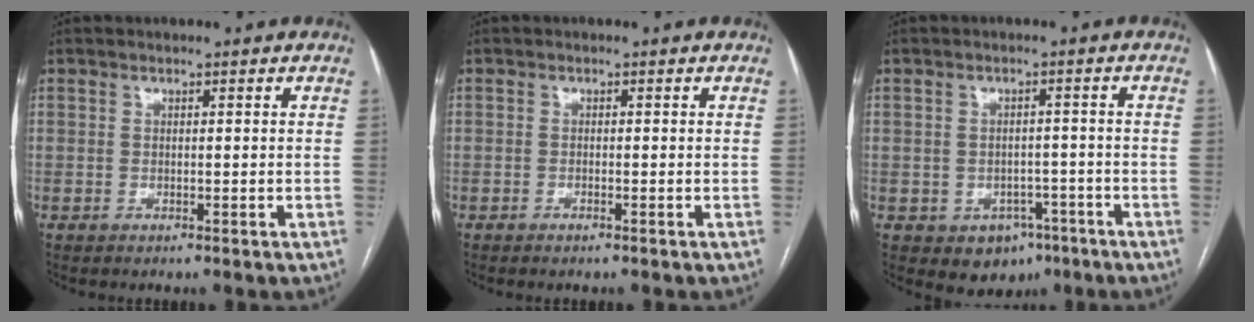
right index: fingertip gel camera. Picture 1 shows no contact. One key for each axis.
{"total": 0.5, "fx": -0.4, "fy": 0.0, "fz": 0.3, "tx": -0.013, "ty": 0.000, "tz": -0.004}
{"total": 5.7, "fx": -3.0, "fy": 4.4, "fz": 2.1, "tx": -0.017, "ty": 0.010, "tz": -0.029}